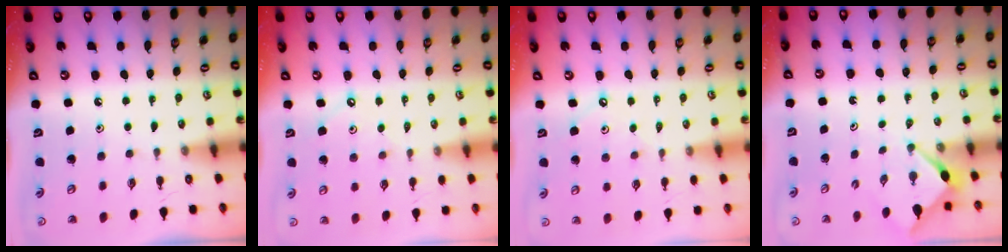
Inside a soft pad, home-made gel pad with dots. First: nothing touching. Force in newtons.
{"total": 3.7, "press": 3.7, "slide": 0.6}
{"total": 3.7, "press": 3.7, "slide": 0.6}
{"total": 2.8, "press": 2.8, "slide": 0.3}